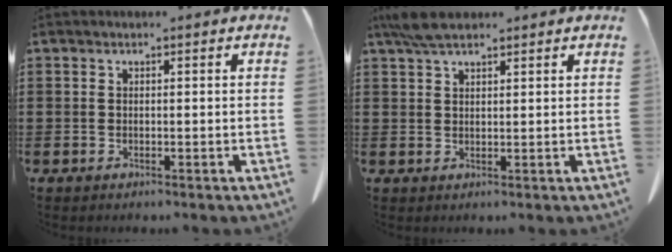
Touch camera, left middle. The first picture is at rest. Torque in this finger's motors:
{"motor_torque": [0.84, 0.52, 0.05, 0.01]}